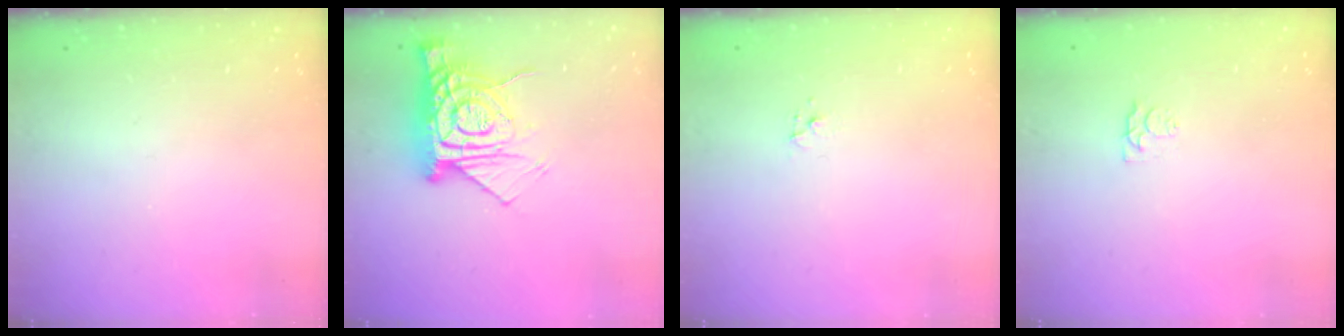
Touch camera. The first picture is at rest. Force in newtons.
{"total": 12.8, "press": 12.8, "slide": 1.2}
{"total": 4.0, "press": 4.0, "slide": 0.4}
{"total": 2.7, "press": 2.7, "slide": 0.5}